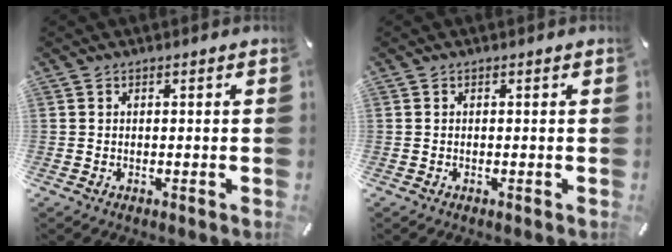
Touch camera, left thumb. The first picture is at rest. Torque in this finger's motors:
{"motor_torque": [0.00, 0.00, 0.00, 0.03, 0.00]}